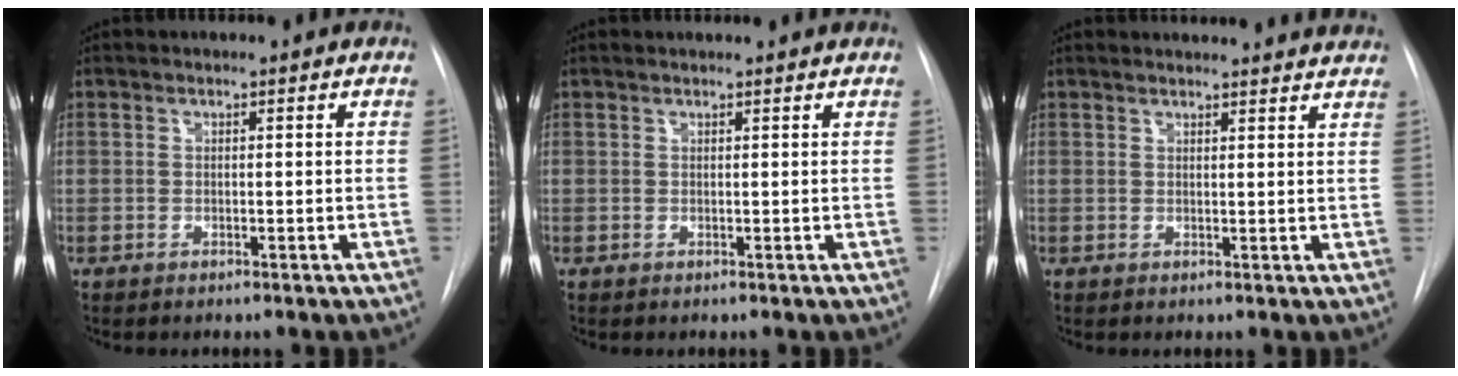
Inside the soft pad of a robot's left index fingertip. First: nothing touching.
{"total": 2.5, "force": [2.4, 0.3, 0.6], "torque": [-0.010, 0.018, 0.023]}
{"total": 12.7, "force": [12.3, 1.6, 2.5], "torque": [-0.018, -0.008, 0.128]}